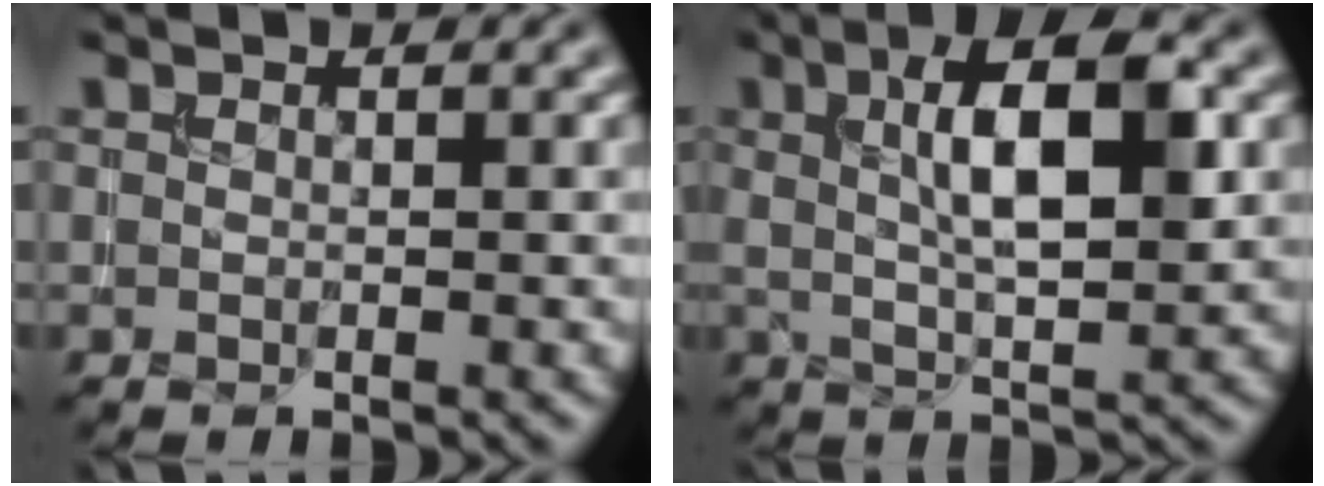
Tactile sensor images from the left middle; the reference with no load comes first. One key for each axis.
{"total": 7.4, "fx": 1.7, "fy": 2.2, "fz": 6.9, "tx": -0.105, "ty": 0.009, "tz": 0.025}